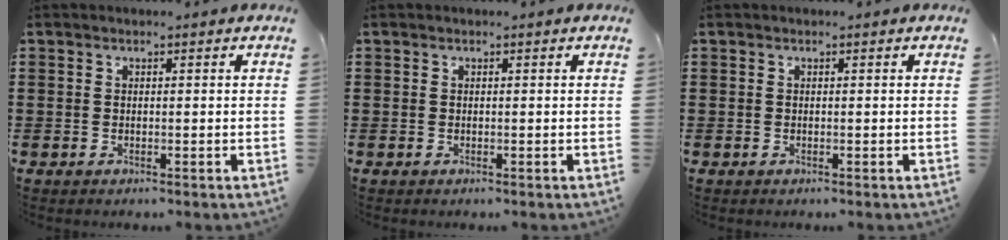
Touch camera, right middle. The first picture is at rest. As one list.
[{"total": 0.0}, {"total": 0.0}]